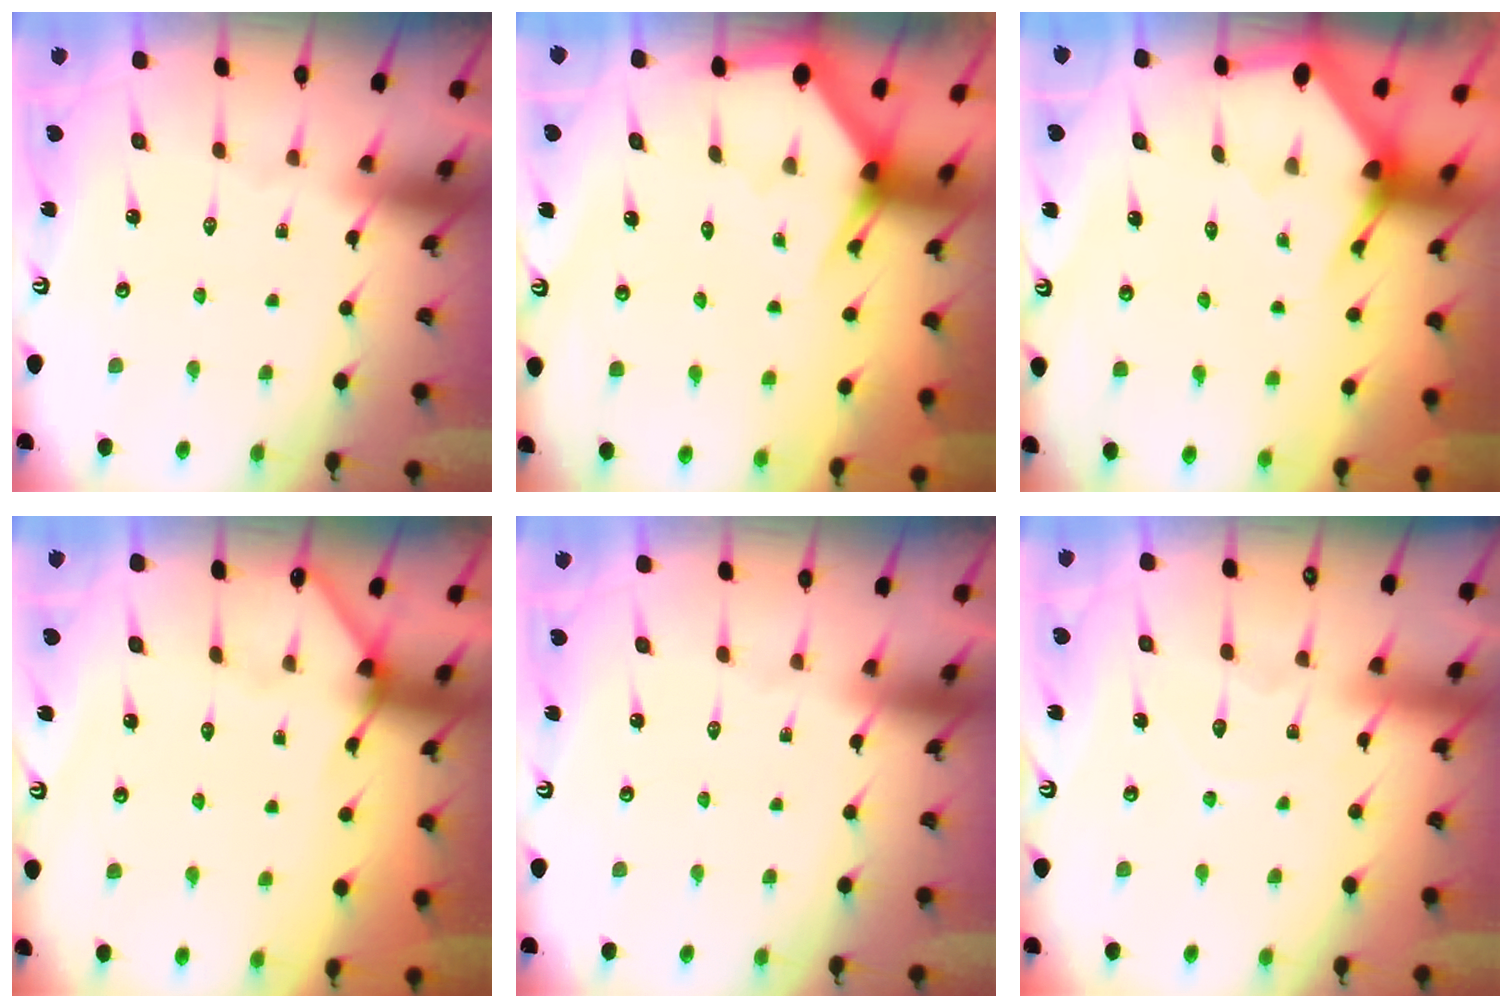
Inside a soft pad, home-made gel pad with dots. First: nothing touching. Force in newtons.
{"total": 2.6, "press": 2.6, "slide": 0.2}
{"total": 2.9, "press": 2.9, "slide": 0.1}
{"total": 3.1, "press": 3.0, "slide": 0.3}
{"total": 0.0}
{"total": 6.3, "press": 6.3, "slide": 0.4}